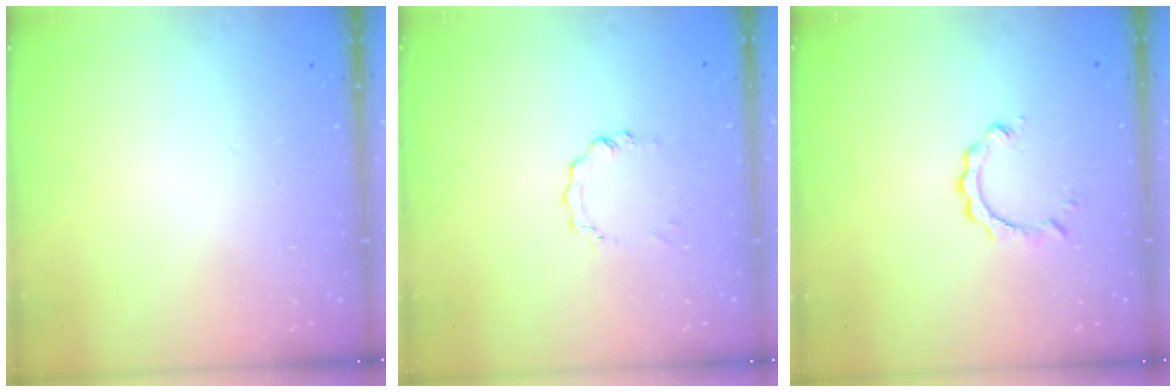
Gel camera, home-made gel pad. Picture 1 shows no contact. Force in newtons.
{"total": 3.3, "press": 3.3, "slide": 0.3}
{"total": 2.9, "press": 2.8, "slide": 0.3}